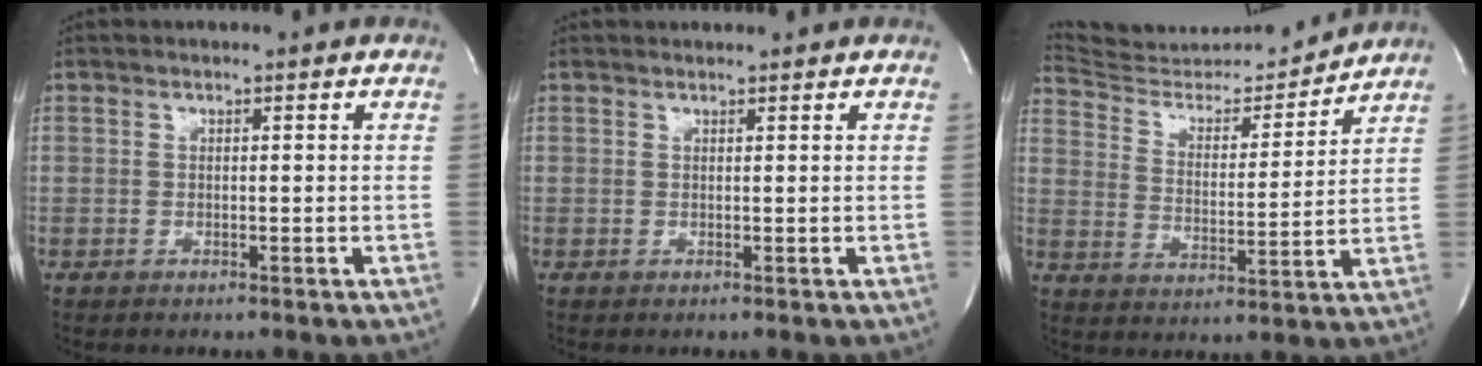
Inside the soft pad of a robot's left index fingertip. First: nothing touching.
{"total": 1.0, "force": [1.0, 0.0, 0.0], "torque": [-0.008, 0.009, 0.018]}
{"total": 14.9, "force": [14.7, 1.0, 2.4], "torque": [-0.040, -0.018, 0.240]}